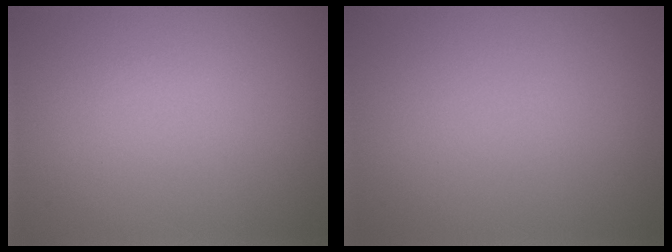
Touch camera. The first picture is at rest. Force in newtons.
{"total": 0.0}